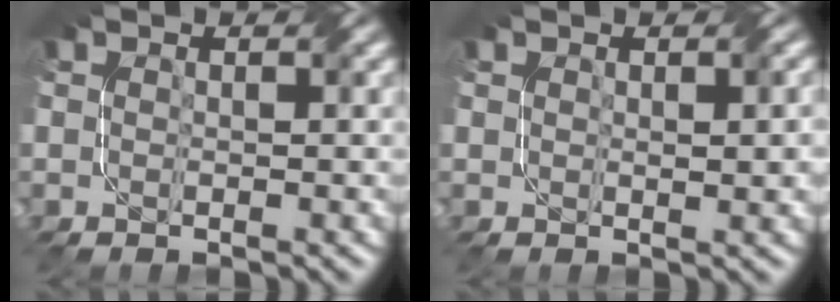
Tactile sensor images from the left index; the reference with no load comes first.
{"total": 1.6, "force": [0.4, 0.6, 1.5], "torque": [-0.019, 0.001, 0.012]}